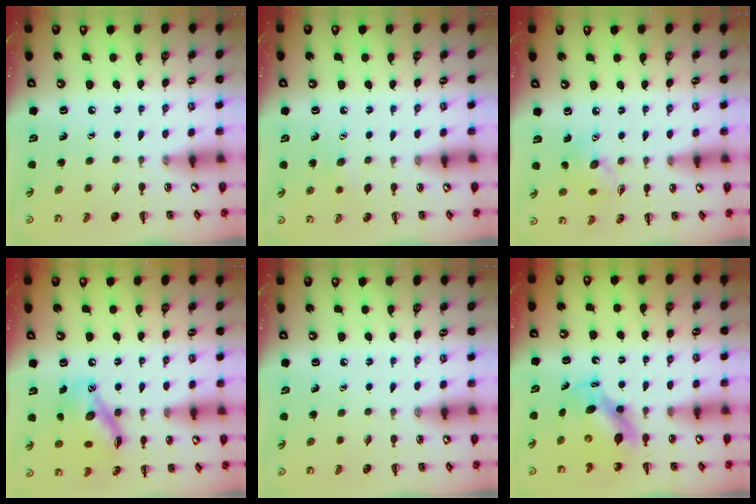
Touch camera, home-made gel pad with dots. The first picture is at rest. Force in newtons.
{"total": 6.1, "press": 5.9, "slide": 1.3}
{"total": 5.8, "press": 5.8, "slide": 0.3}
{"total": 13.9, "press": 13.6, "slide": 2.4}
{"total": 0.0}
{"total": 6.7, "press": 6.6, "slide": 1.1}